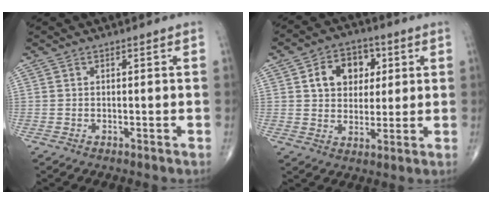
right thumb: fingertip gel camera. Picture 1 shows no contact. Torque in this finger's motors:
{"motor_torque": [0.00, 0.00, 0.36, 0.24, 0.15]}